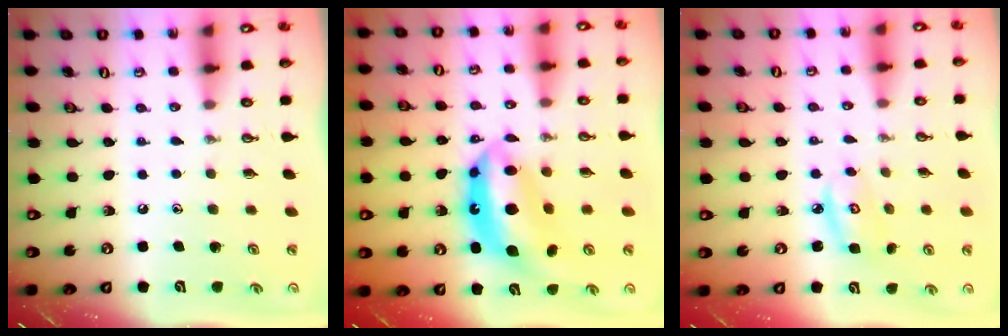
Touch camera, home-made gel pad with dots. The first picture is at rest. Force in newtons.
{"total": 14.6, "press": 14.6, "slide": 1.1}
{"total": 4.2, "press": 4.2, "slide": 0.3}